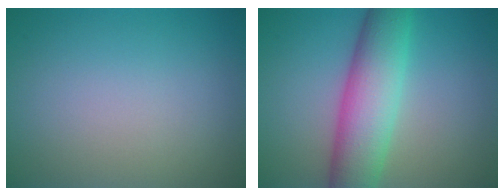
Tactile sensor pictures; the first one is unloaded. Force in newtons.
{"total": 7.8, "press": 7.8, "slide": 0.2}